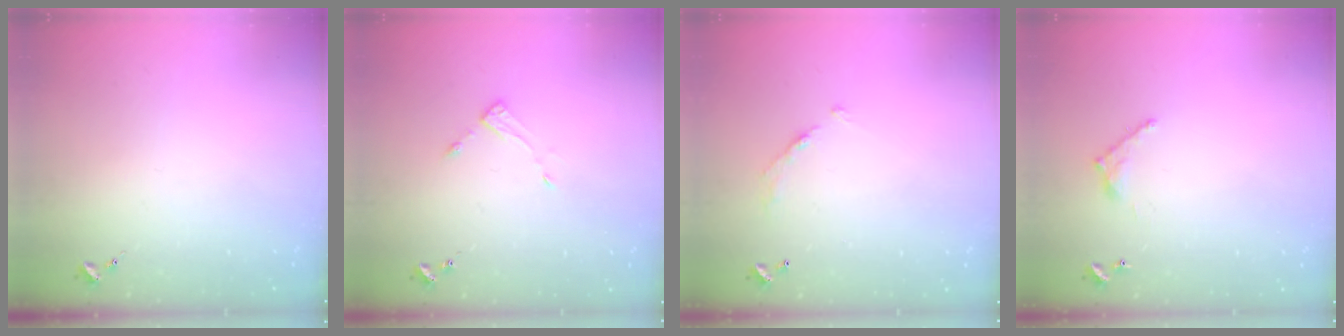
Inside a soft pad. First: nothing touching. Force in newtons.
{"total": 3.3, "press": 3.2, "slide": 0.3}
{"total": 6.5, "press": 6.5, "slide": 0.4}
{"total": 6.3, "press": 6.3, "slide": 0.4}